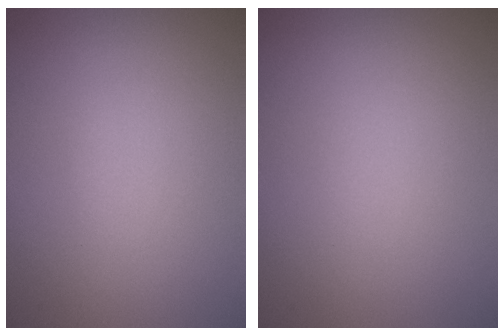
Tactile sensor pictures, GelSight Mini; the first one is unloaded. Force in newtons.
{"total": 0.0}